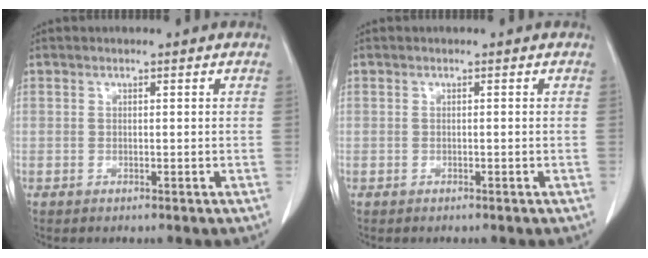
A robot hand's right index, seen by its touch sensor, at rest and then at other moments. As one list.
[{"total": 0.0}]